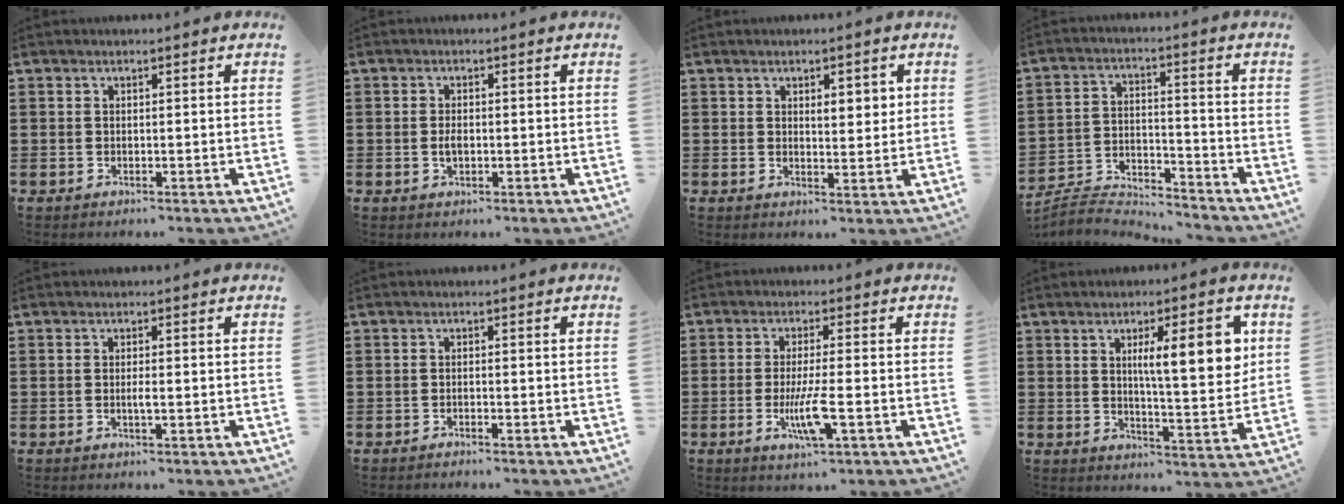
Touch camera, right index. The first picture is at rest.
{"total": 1.8, "force": [-0.3, 0.8, 1.6], "torque": [-0.031, -0.001, -0.006]}
{"total": 3.1, "force": [1.4, 1.5, 2.3], "torque": [-0.032, 0.001, 0.020]}
{"total": 4.6, "force": [-4.6, 0.5, 0.2], "torque": [-0.015, 0.000, -0.097]}
{"total": 1.3, "force": [-0.4, -0.1, 1.2], "torque": [-0.024, -0.007, -0.007]}
{"total": 0.8, "force": [-0.7, -0.1, 0.2], "torque": [-0.005, -0.002, -0.014]}
{"total": 6.3, "force": [-1.9, 0.8, 6.0], "torque": [-0.120, -0.018, -0.037]}
{"total": 9.9, "force": [3.1, 2.4, 9.1], "torque": [-0.144, -0.006, 0.044]}